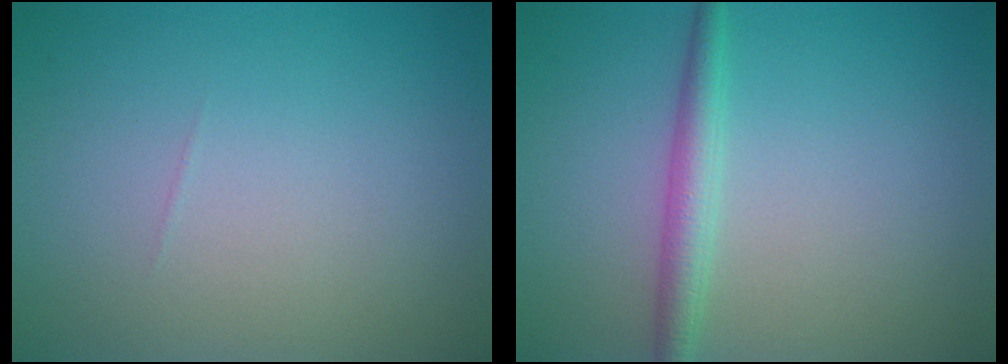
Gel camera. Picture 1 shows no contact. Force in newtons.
{"total": 2.4, "press": 2.4, "slide": 0.1}